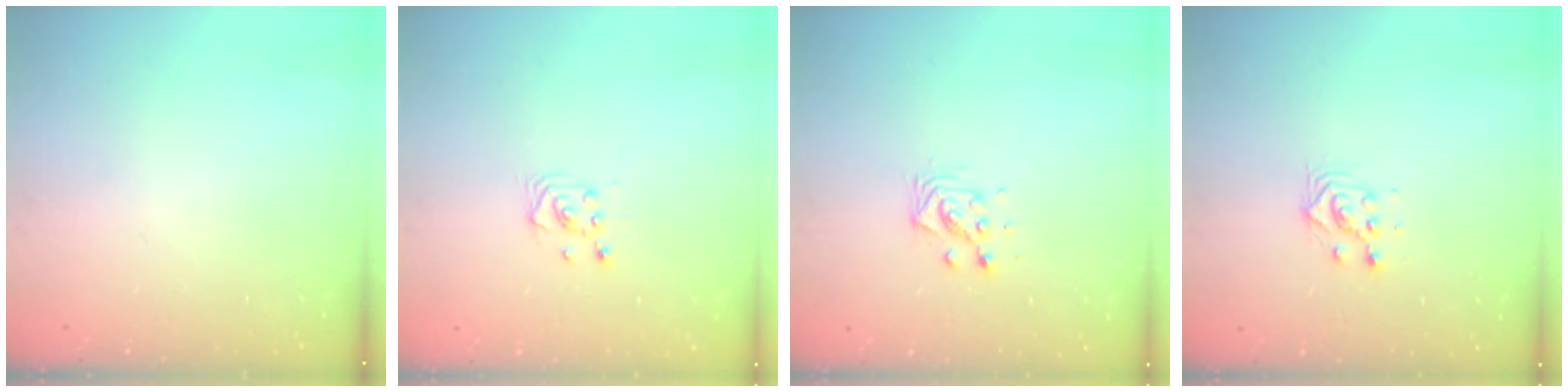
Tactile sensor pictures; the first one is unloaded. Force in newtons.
{"total": 2.2, "press": 2.2, "slide": 0.3}
{"total": 6.1, "press": 6.1, "slide": 0.5}
{"total": 3.7, "press": 3.7, "slide": 0.2}